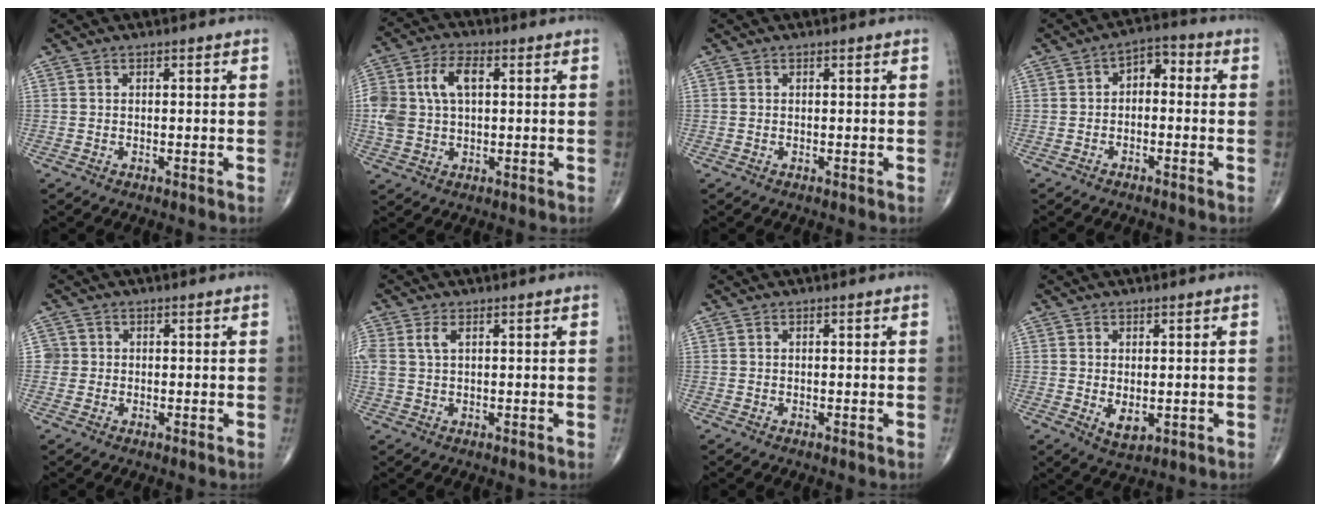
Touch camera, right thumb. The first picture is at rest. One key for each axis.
{"total": 10.1, "fx": 1.6, "fy": 6.1, "fz": 7.8, "tx": -0.162, "ty": 0.018, "tz": 0.032}
{"total": 0.0}
{"total": 4.9, "fx": -0.2, "fy": 3.1, "fz": 3.8, "tx": -0.038, "ty": 0.027, "tz": -0.017}
{"total": 2.0, "fx": 0.0, "fy": 2.0, "fz": 0.1, "tx": 0.013, "ty": 0.006, "tz": -0.003}
{"total": 3.6, "fx": 1.2, "fy": 1.9, "fz": 2.8, "tx": -0.077, "ty": 0.011, "tz": 0.029}
{"total": 0.0}
{"total": 3.7, "fx": -0.4, "fy": 2.2, "fz": 3.0, "tx": -0.041, "ty": -0.009, "tz": 0.004}